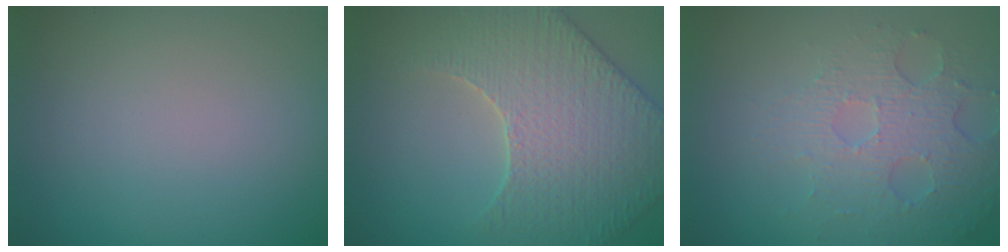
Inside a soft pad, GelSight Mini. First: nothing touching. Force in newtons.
{"total": 5.5, "press": 5.2, "slide": 1.8}
{"total": 4.9, "press": 3.4, "slide": 3.5}